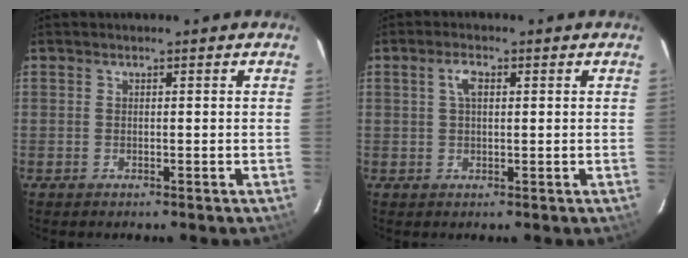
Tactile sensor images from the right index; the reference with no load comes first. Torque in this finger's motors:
{"motor_torque": [0.13, -0.07, 0.12, 0.05]}